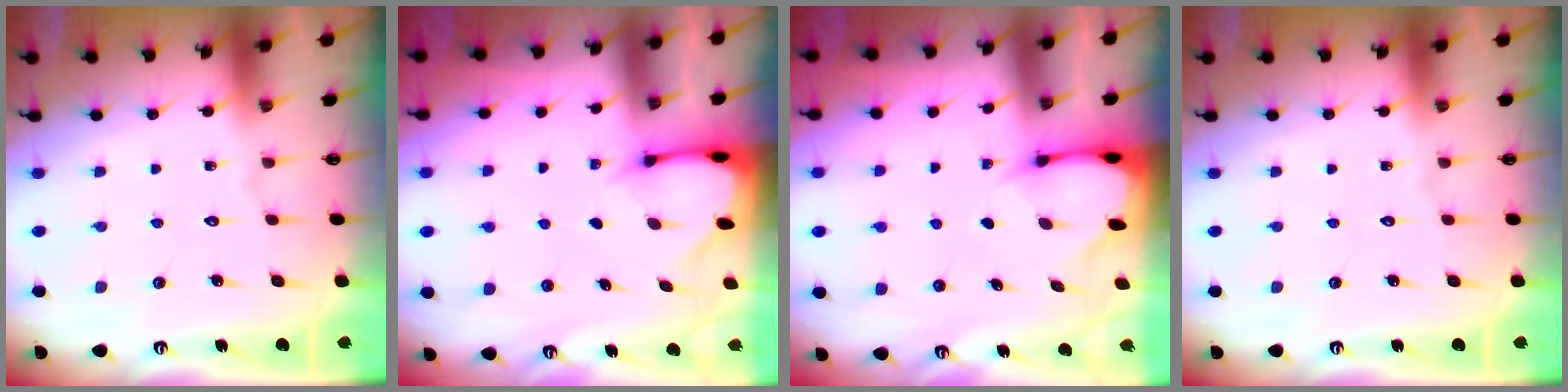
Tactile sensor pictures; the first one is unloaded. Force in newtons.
{"total": 2.5, "press": 2.5, "slide": 0.1}
{"total": 2.7, "press": 2.6, "slide": 0.4}
{"total": 0.0}